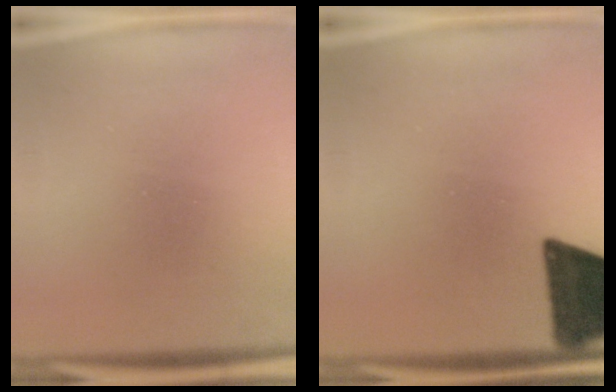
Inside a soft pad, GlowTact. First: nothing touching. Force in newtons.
{"total": 14.7}